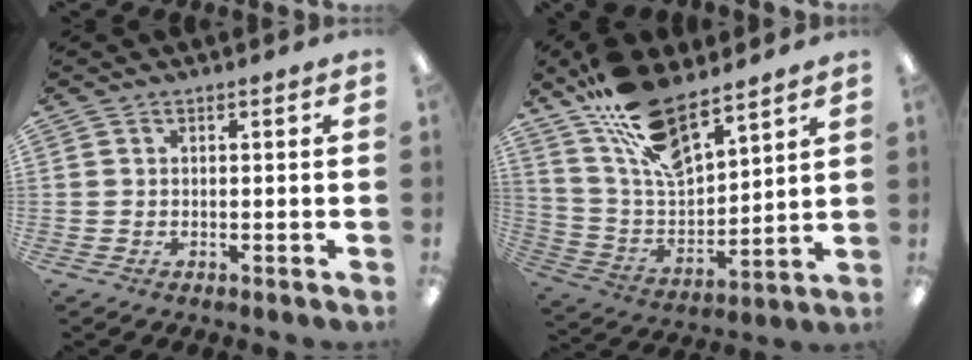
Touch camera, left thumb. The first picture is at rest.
{"total": 16.7, "force": [12.5, 6.2, 9.2], "torque": [-0.190, -0.068, 0.226]}